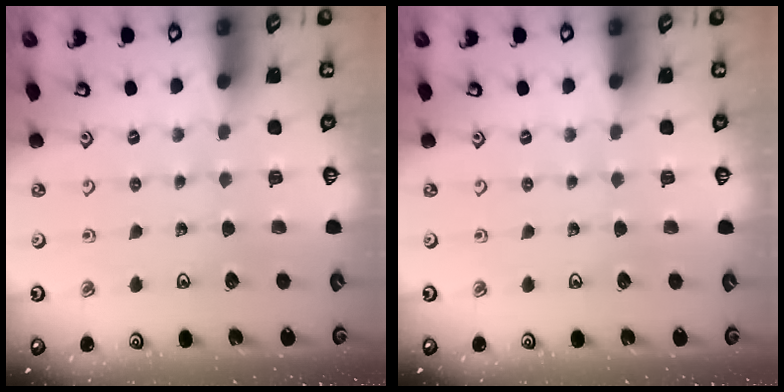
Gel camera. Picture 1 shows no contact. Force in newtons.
{"total": 0.0}